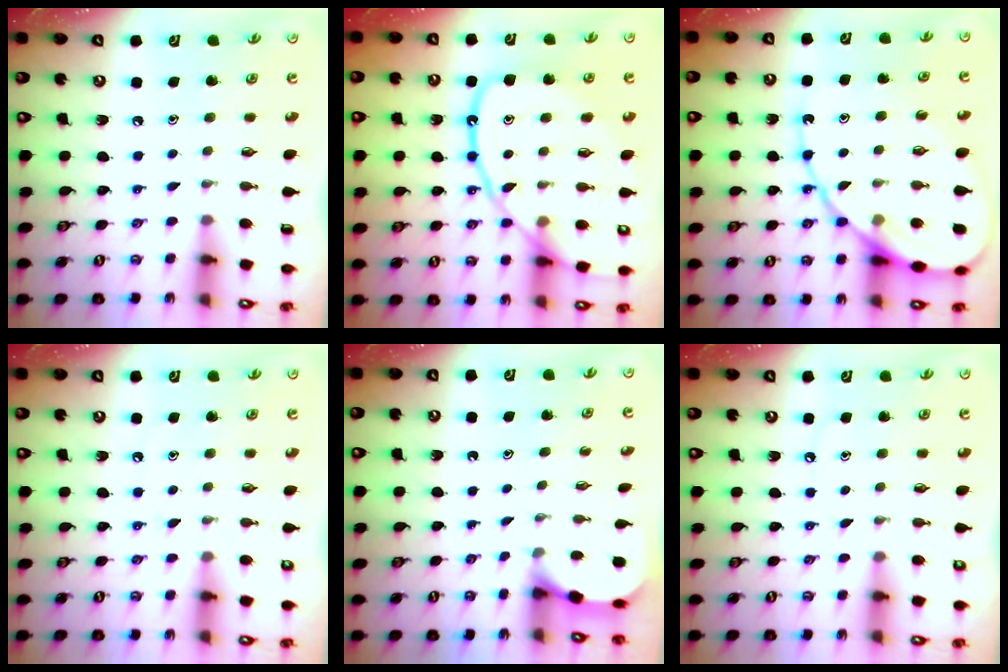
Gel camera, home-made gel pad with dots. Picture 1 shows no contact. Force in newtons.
{"total": 15.7, "press": 15.6, "slide": 1.4}
{"total": 14.4, "press": 14.4, "slide": 1.5}
{"total": 6.7, "press": 6.7, "slide": 0.9}
{"total": 1.9, "press": 1.9, "slide": 0.2}
{"total": 4.9, "press": 4.9, "slide": 0.7}